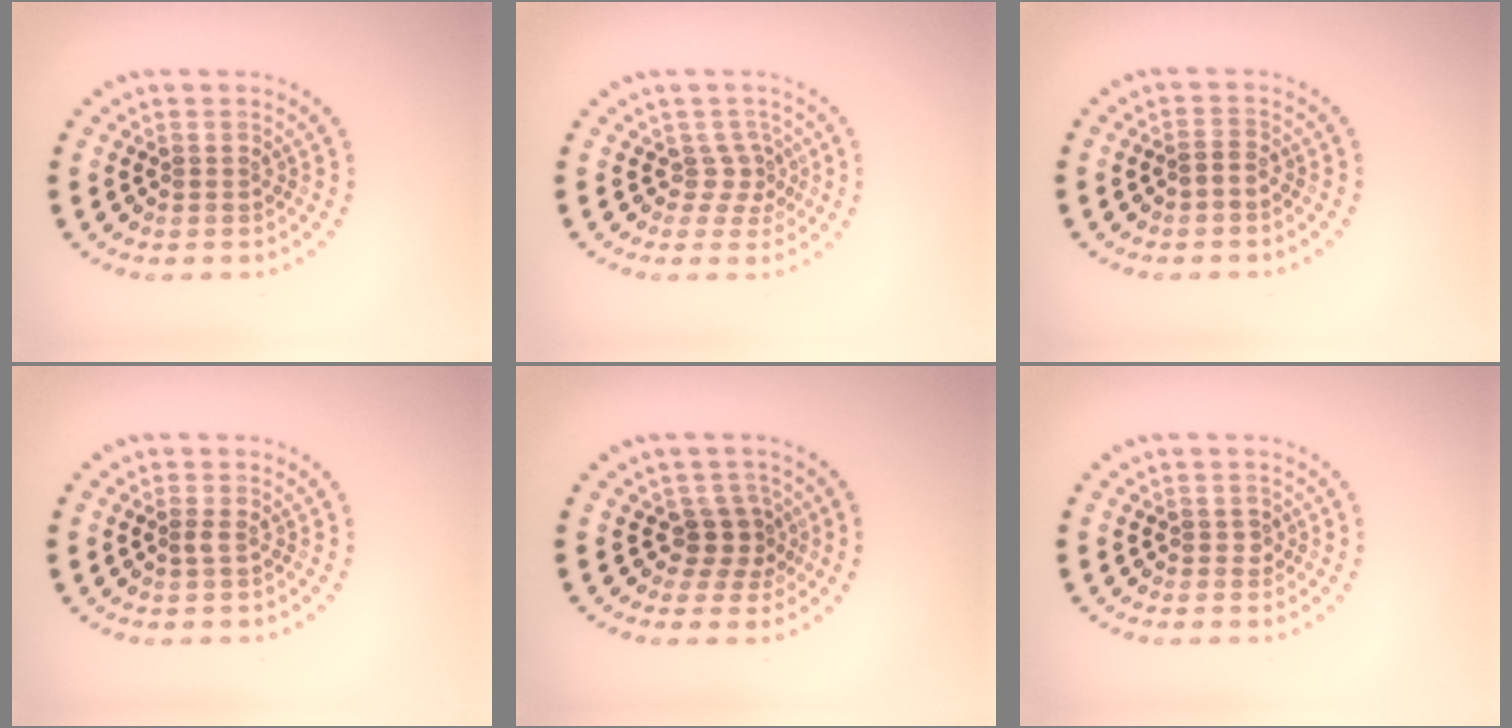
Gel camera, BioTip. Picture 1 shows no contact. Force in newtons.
{"total": 2.0, "press": 1.3, "slide": 1.5}
{"total": 0.9, "press": 0.7, "slide": 0.5}
{"total": 0.5, "press": 0.4, "slide": 0.3}
{"total": 2.6, "press": 2.0, "slide": 1.6}
{"total": 0.9, "press": 0.8, "slide": 0.4}